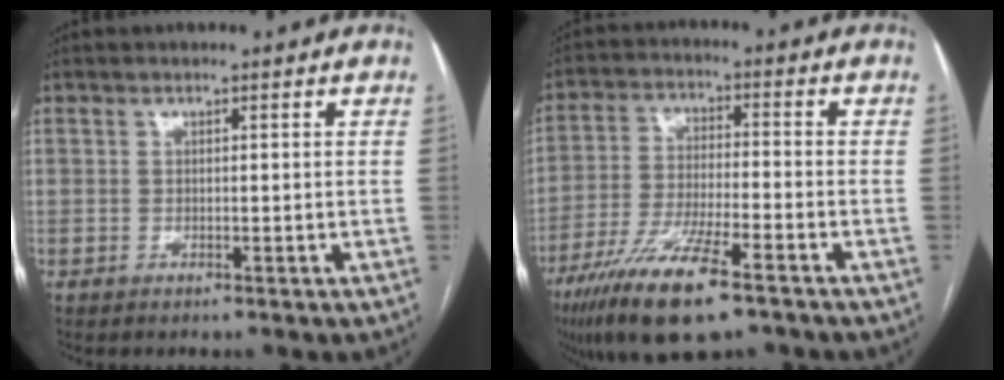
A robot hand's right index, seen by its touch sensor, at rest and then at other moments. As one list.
[{"total": 13.7, "force": [-8.8, 2.0, 10.3], "torque": [-0.204, -0.030, -0.155]}]